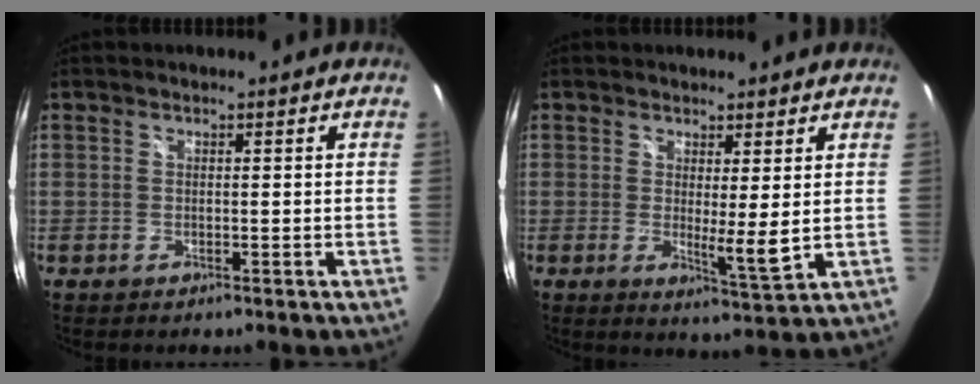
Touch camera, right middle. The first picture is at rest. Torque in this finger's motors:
{"motor_torque": [0.00, 0.09, 0.23, 0.02]}